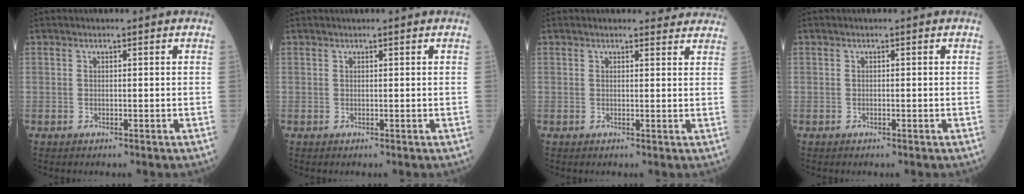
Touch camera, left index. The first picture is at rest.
{"total": 0.7, "force": [0.5, 0.0, 0.4], "torque": [-0.007, 0.009, 0.011]}
{"total": 3.5, "force": [3.4, 0.7, 0.3], "torque": [-0.005, -0.003, 0.024]}
{"total": 0.0}